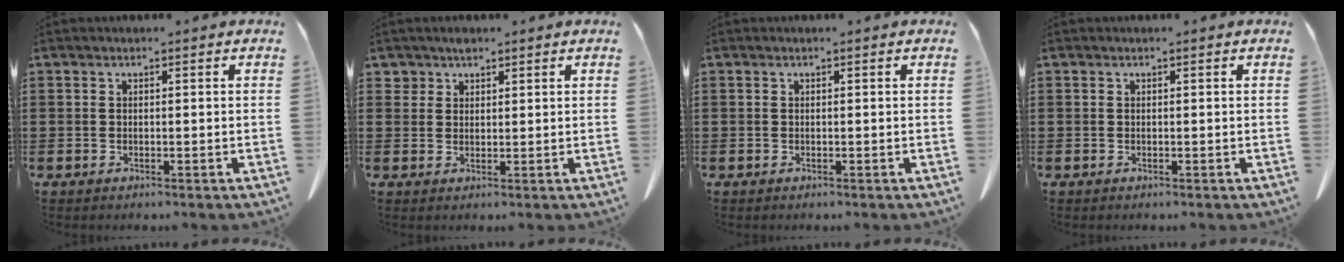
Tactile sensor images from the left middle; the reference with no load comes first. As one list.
[{"total": 2.3, "force": [1.8, 1.3, 0.6], "torque": [-0.017, 0.004, 0.036]}, {"total": 0.0}, {"total": 0.0}]